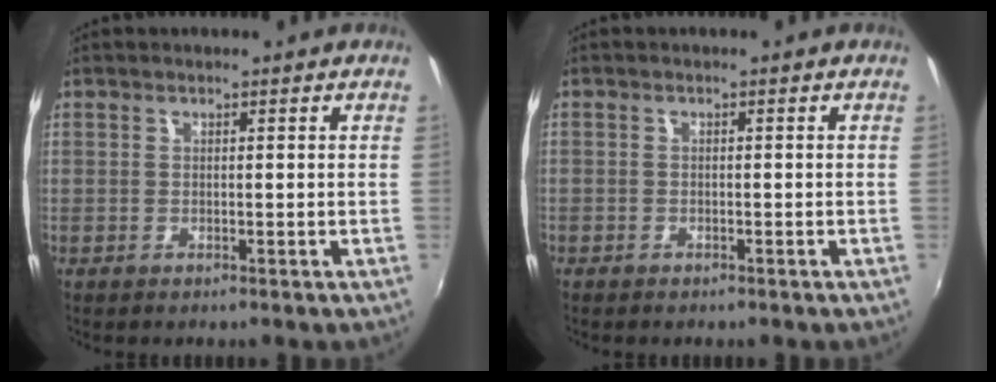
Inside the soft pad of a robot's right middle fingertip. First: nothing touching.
{"total": 1.3, "force": [-0.8, 0.9, 0.0], "torque": [-0.005, 0.005, -0.012]}